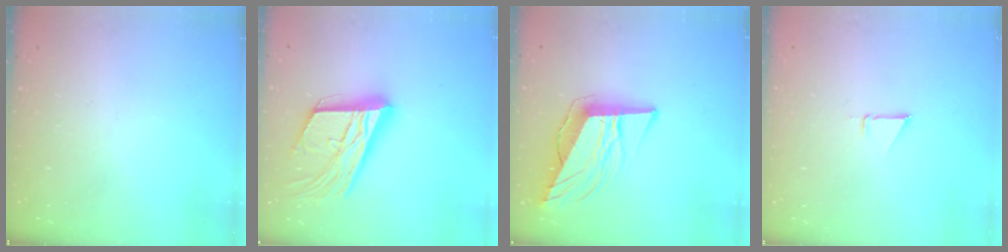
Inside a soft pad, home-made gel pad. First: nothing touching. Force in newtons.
{"total": 22.7, "press": 22.3, "slide": 4.0}
{"total": 12.4, "press": 11.9, "slide": 3.6}
{"total": 1.9, "press": 1.9, "slide": 0.0}